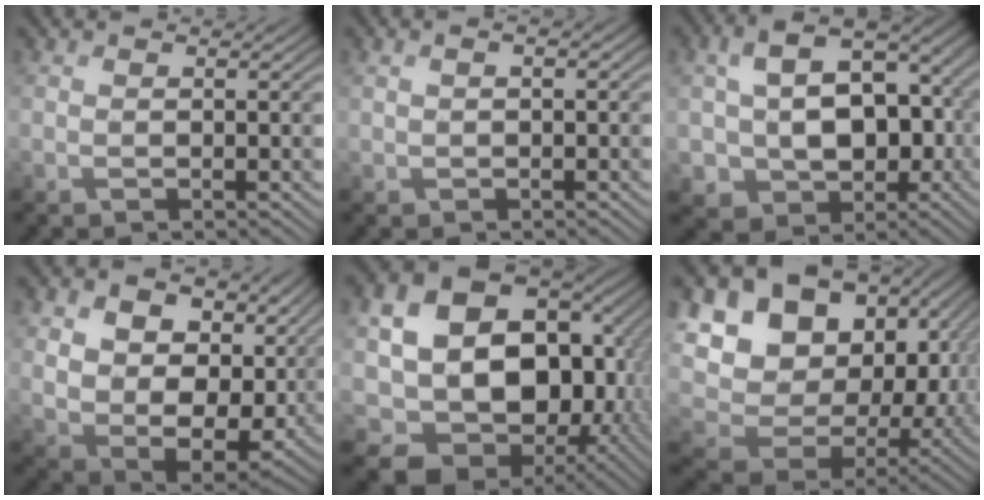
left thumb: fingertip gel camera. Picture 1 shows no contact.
{"total": 1.8, "force": [0.3, 1.1, 1.4], "torque": [-0.031, 0.002, 0.008]}
{"total": 12.8, "force": [-1.5, 9.3, 8.7], "torque": [-0.167, -0.017, -0.024]}
{"total": 13.8, "force": [3.8, 9.8, 9.0], "torque": [-0.204, -0.026, 0.083]}
{"total": 20.2, "force": [-1.4, 15.4, 13.0], "torque": [-0.227, -0.040, 0.001]}
{"total": 19.8, "force": [4.2, 15.5, 11.7], "torque": [-0.289, -0.021, 0.122]}